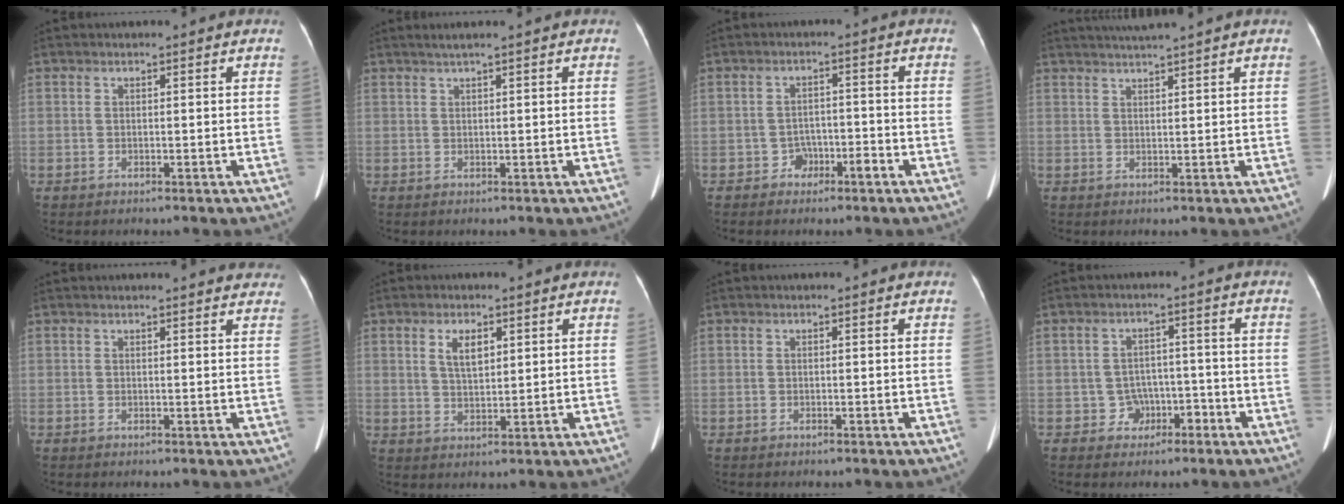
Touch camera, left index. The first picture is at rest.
{"total": 1.3, "force": [0.8, -0.3, 1.0], "torque": [-0.020, 0.001, 0.020]}
{"total": 2.6, "force": [-1.7, 1.7, 0.9], "torque": [-0.007, 0.010, -0.026]}
{"total": 4.2, "force": [3.7, -1.3, 1.7], "torque": [-0.025, 0.015, 0.066]}
{"total": 8.8, "force": [8.3, 1.8, 2.5], "torque": [-0.016, 0.010, 0.074]}
{"total": 3.7, "force": [1.5, 1.7, 2.9], "torque": [-0.061, 0.002, 0.032]}
{"total": 0.0}
{"total": 3.6, "force": [-1.7, 3.1, 0.1], "torque": [0.009, 0.018, -0.022]}